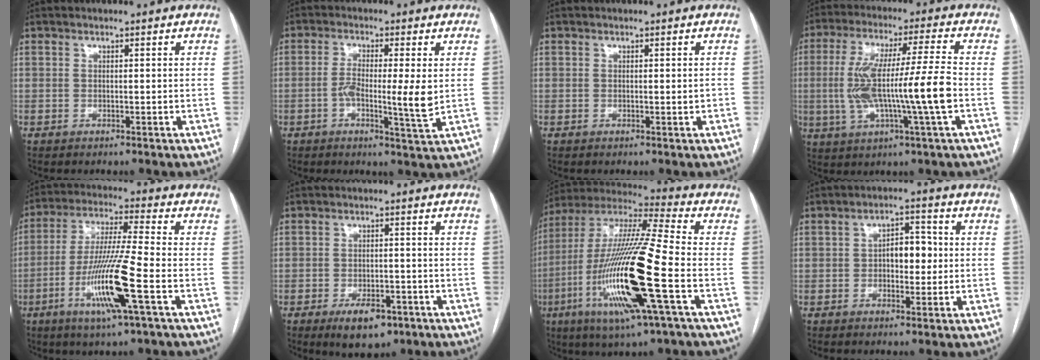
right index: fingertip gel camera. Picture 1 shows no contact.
{"total": 7.0, "force": [-0.5, 0.5, 7.0], "torque": [-0.125, -0.006, -0.010]}
{"total": 0.8, "force": [-0.1, 0.1, 0.8], "torque": [-0.013, 0.000, 0.003]}
{"total": 14.2, "force": [-1.7, 0.0, 14.1], "torque": [-0.278, 0.012, -0.031]}
{"total": 13.6, "force": [-4.9, -0.4, 12.7], "torque": [-0.259, -0.015, -0.094]}
{"total": 6.6, "force": [-3.8, 3.2, 4.3], "torque": [-0.066, -0.002, -0.051]}
{"total": 22.8, "force": [-6.5, 1.3, 21.8], "torque": [-0.460, -0.027, -0.123]}
{"total": 5.3, "force": [-0.1, 2.8, 4.5], "torque": [-0.068, 0.016, -0.001]}